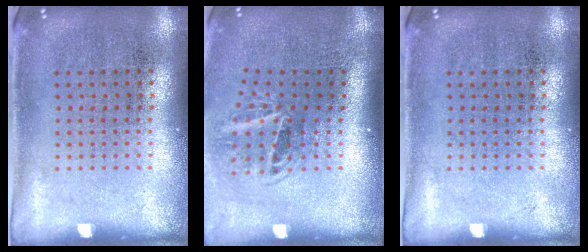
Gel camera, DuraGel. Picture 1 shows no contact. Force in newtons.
{"total": 2.0, "press": 1.3, "slide": 1.6}
{"total": 0.0}